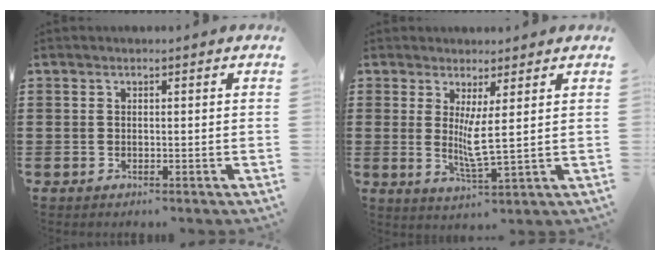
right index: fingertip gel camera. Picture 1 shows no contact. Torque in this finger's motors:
{"motor_torque": [0.18, -0.11, 0.21, 0.04]}